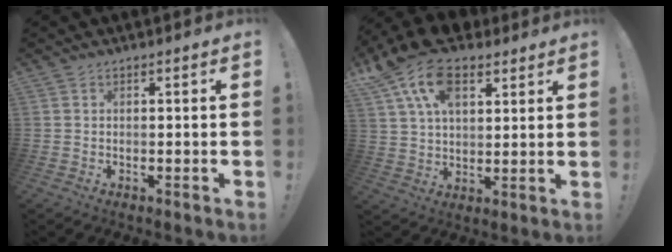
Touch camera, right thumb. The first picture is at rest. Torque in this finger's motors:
{"motor_torque": [0.97, 3.91, 0.83, 0.06, 0.16]}